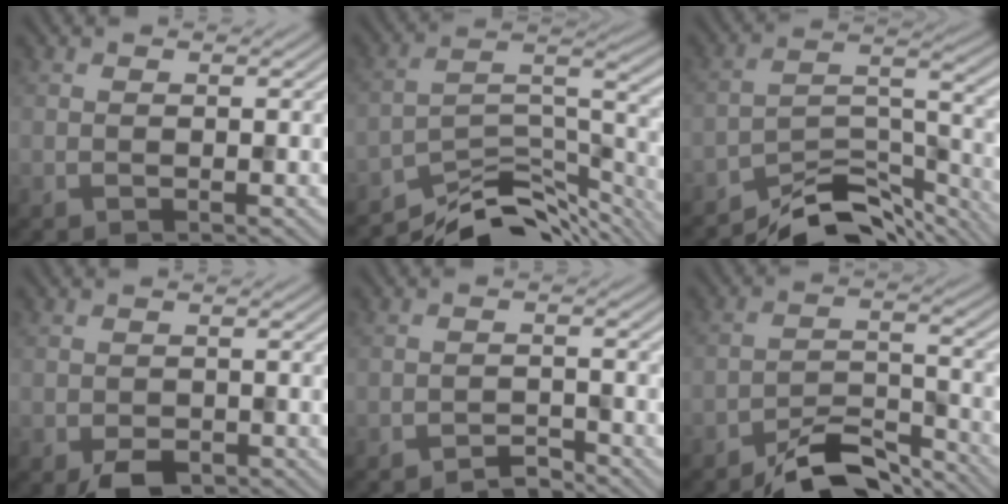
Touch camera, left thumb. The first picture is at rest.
{"total": 11.1, "force": [-9.5, 3.4, 4.6], "torque": [-0.078, -0.002, -0.160]}
{"total": 9.8, "force": [-8.8, 2.6, 3.5], "torque": [-0.049, 0.001, -0.160]}
{"total": 3.1, "force": [-2.0, 1.7, 1.5], "torque": [-0.021, -0.008, -0.030]}
{"total": 2.0, "force": [-2.0, 0.1, 0.1], "torque": [0.005, 0.007, -0.041]}
{"total": 7.5, "force": [-6.4, 2.1, 3.4], "torque": [-0.055, 0.004, -0.119]}